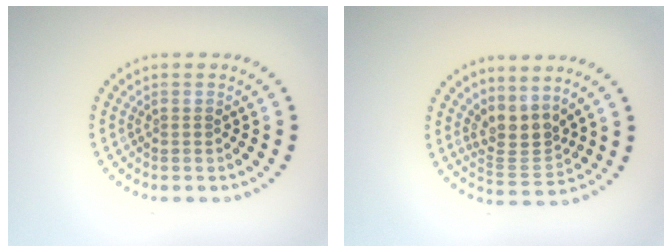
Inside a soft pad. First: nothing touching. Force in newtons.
{"total": 3.2, "press": 2.3, "slide": 2.1}